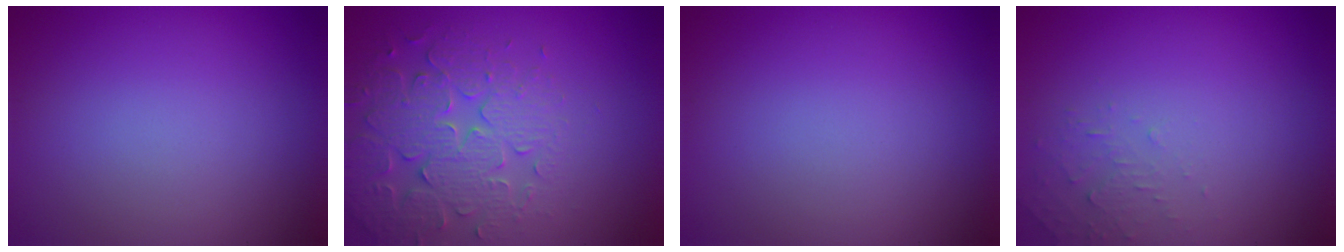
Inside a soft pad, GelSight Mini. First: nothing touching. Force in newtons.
{"total": 4.6, "press": 4.5, "slide": 0.8}
{"total": 0.0}
{"total": 1.4, "press": 1.4, "slide": 0.2}